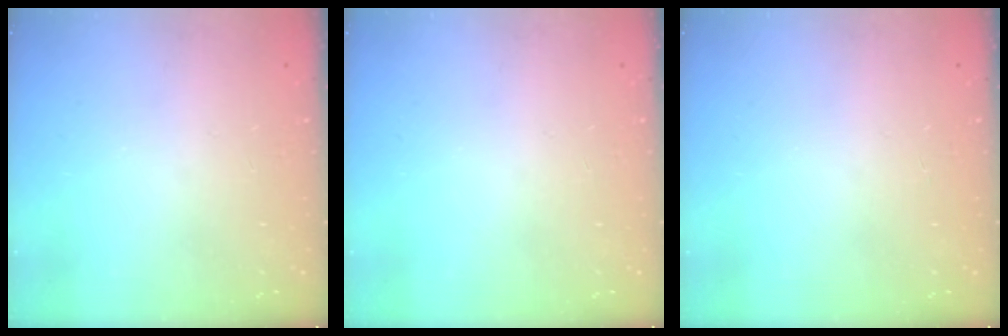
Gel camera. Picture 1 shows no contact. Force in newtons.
{"total": 0.0}
{"total": 0.0}